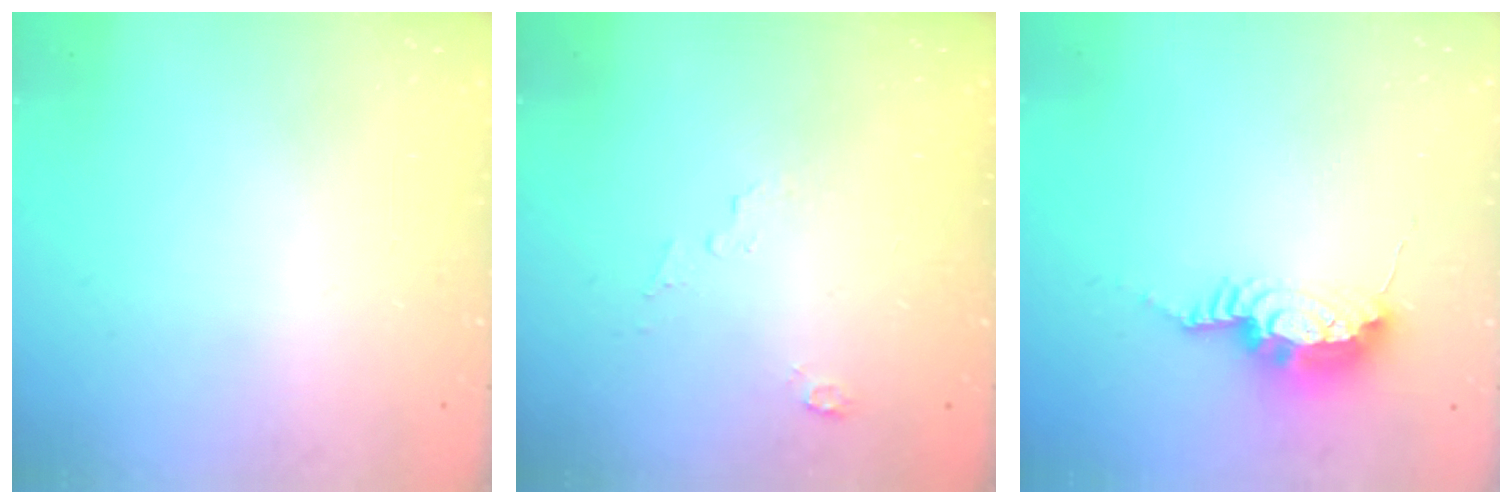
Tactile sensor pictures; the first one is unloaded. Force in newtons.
{"total": 2.4, "press": 2.4, "slide": 0.3}
{"total": 9.1, "press": 9.1, "slide": 0.3}